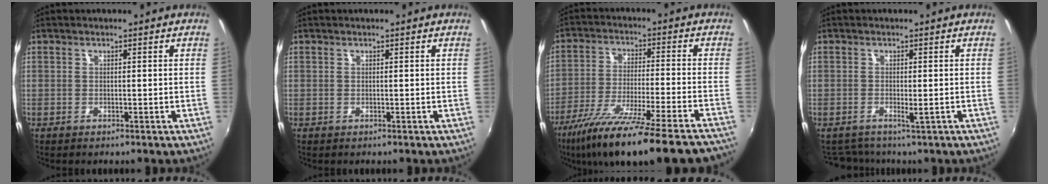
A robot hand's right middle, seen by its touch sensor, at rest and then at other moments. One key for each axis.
{"total": 0.0}
{"total": 24.0, "fx": -19.7, "fy": 0.9, "fz": 13.8, "tx": -0.243, "ty": -0.079, "tz": -0.304}
{"total": 2.6, "fx": -2.0, "fy": 1.0, "fz": 1.4, "tx": -0.028, "ty": -0.001, "tz": -0.029}